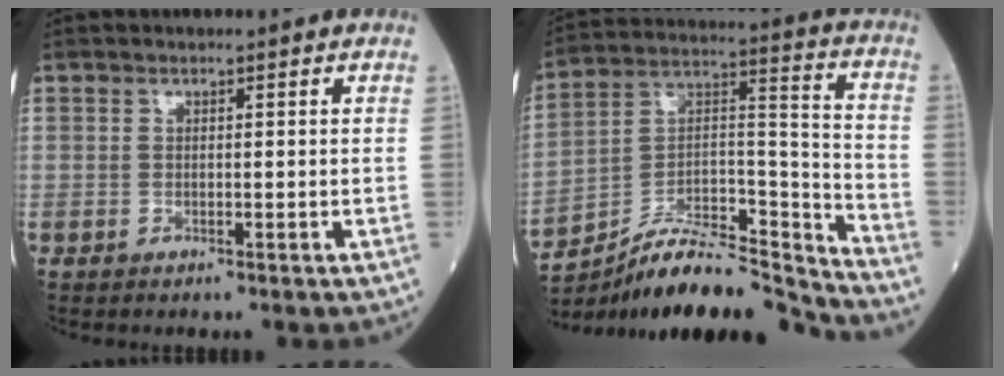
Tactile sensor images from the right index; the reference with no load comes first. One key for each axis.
{"total": 19.7, "fx": -18.2, "fy": 2.1, "fz": 7.2, "tx": -0.127, "ty": 0.037, "tz": -0.302}